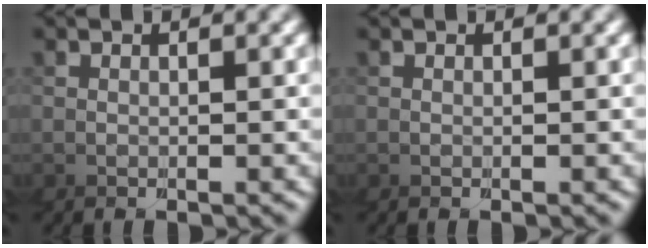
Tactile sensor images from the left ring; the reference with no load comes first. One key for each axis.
{"total": 0.0}